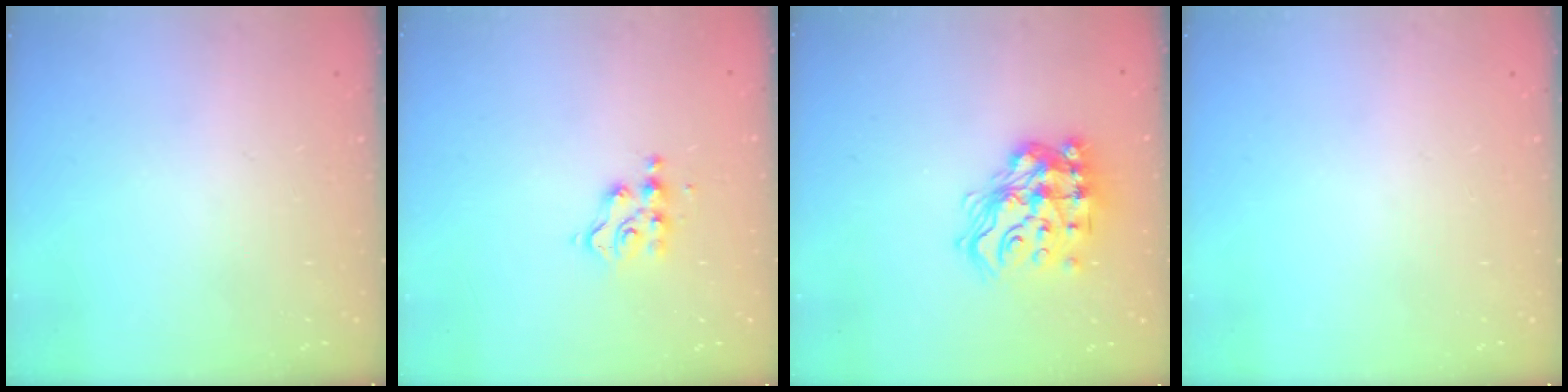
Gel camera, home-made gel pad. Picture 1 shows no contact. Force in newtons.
{"total": 4.7, "press": 4.7, "slide": 0.2}
{"total": 16.9, "press": 16.7, "slide": 2.8}
{"total": 0.0}